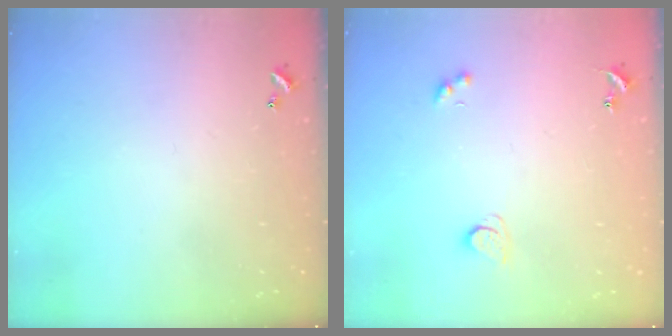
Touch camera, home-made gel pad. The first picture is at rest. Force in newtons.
{"total": 3.0, "press": 2.9, "slide": 0.7}